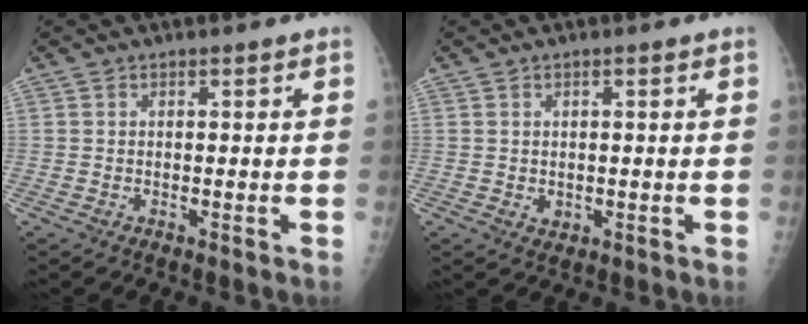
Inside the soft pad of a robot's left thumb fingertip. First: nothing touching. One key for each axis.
{"total": 1.6, "fx": 0.0, "fy": 1.3, "fz": 1.0, "tx": -0.009, "ty": -0.001, "tz": 0.005}